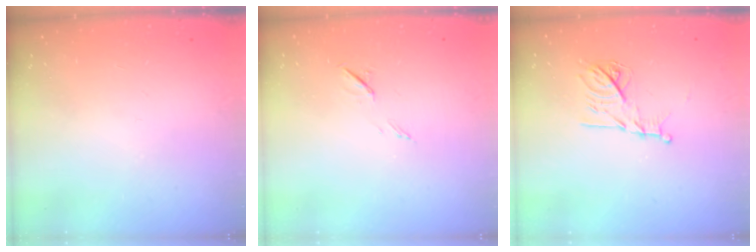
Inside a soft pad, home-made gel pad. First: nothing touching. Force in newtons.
{"total": 5.5, "press": 5.3, "slide": 1.5}
{"total": 11.7, "press": 11.7, "slide": 0.1}